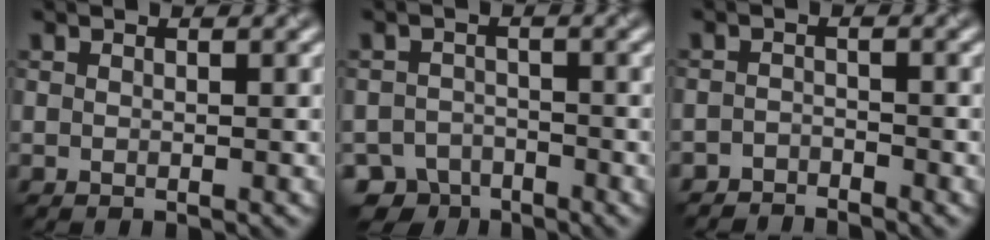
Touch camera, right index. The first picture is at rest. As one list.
[{"total": 4.8, "force": [-3.9, 2.8, 0.8], "torque": [0.003, -0.003, -0.064]}, {"total": 2.3, "force": [-2.3, 0.4, -0.1], "torque": [0.006, 0.001, -0.047]}]